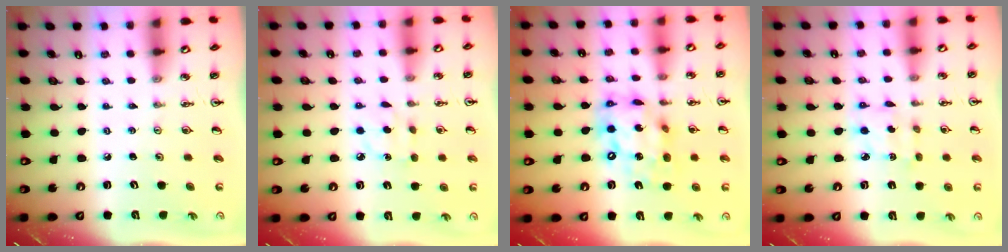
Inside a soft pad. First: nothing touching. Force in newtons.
{"total": 7.3, "press": 7.3, "slide": 0.7}
{"total": 14.4, "press": 14.3, "slide": 1.3}
{"total": 3.3, "press": 3.3, "slide": 0.1}